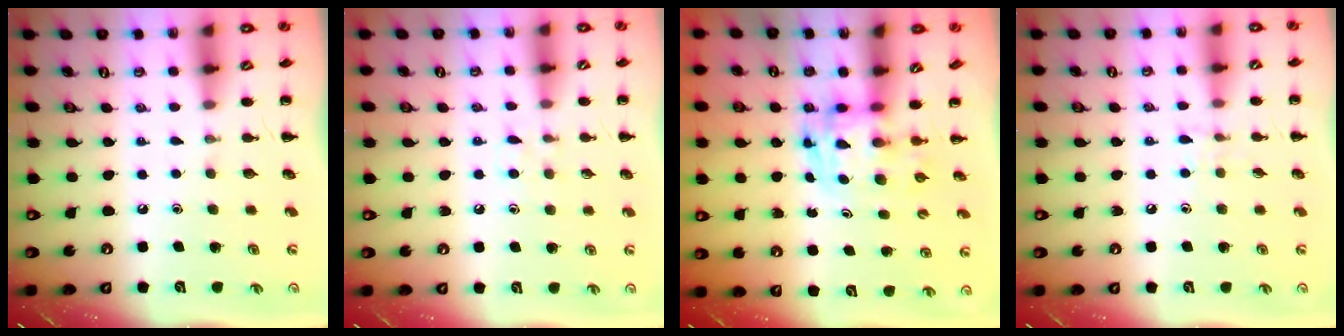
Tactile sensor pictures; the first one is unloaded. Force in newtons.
{"total": 4.1, "press": 3.9, "slide": 1.5}
{"total": 3.6, "press": 3.6, "slide": 0.5}
{"total": 4.6, "press": 4.3, "slide": 1.4}